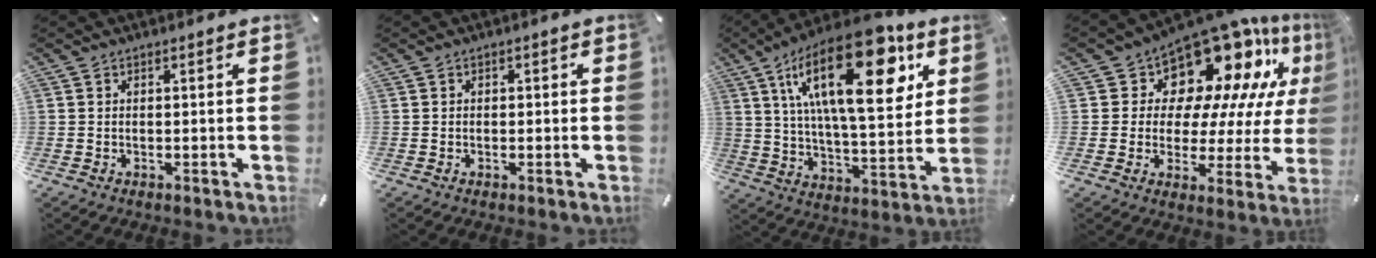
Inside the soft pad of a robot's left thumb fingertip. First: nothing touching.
{"total": 0.7, "force": [-0.2, 0.6, 0.3], "torque": [-0.004, 0.003, -0.005]}
{"total": 27.5, "force": [12.2, 11.0, 22.0], "torque": [-0.385, -0.055, 0.186]}
{"total": 15.3, "force": [11.9, 7.5, 6.0], "torque": [-0.087, -0.122, 0.198]}